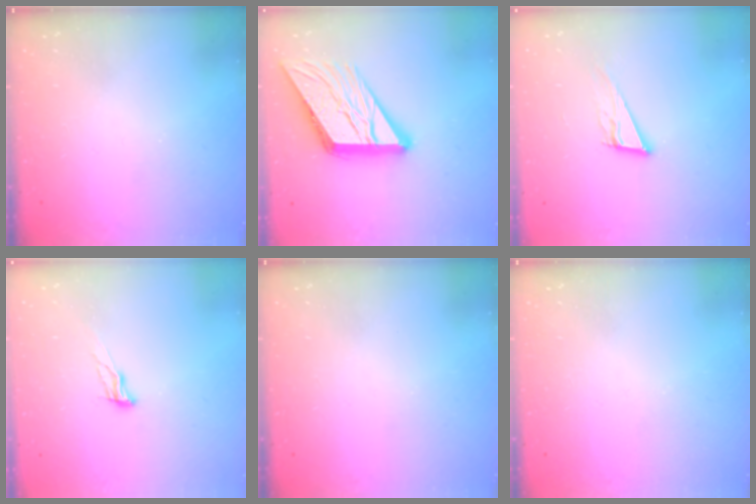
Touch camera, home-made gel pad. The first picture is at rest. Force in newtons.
{"total": 20.0, "press": 19.8, "slide": 2.2}
{"total": 9.2, "press": 8.4, "slide": 3.5}
{"total": 7.9, "press": 7.6, "slide": 2.2}
{"total": 0.0}
{"total": 0.0}